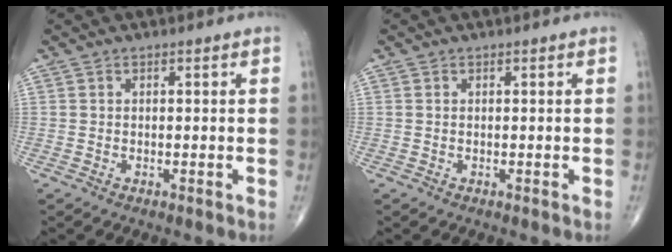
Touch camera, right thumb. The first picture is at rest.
{"total": 0.0}